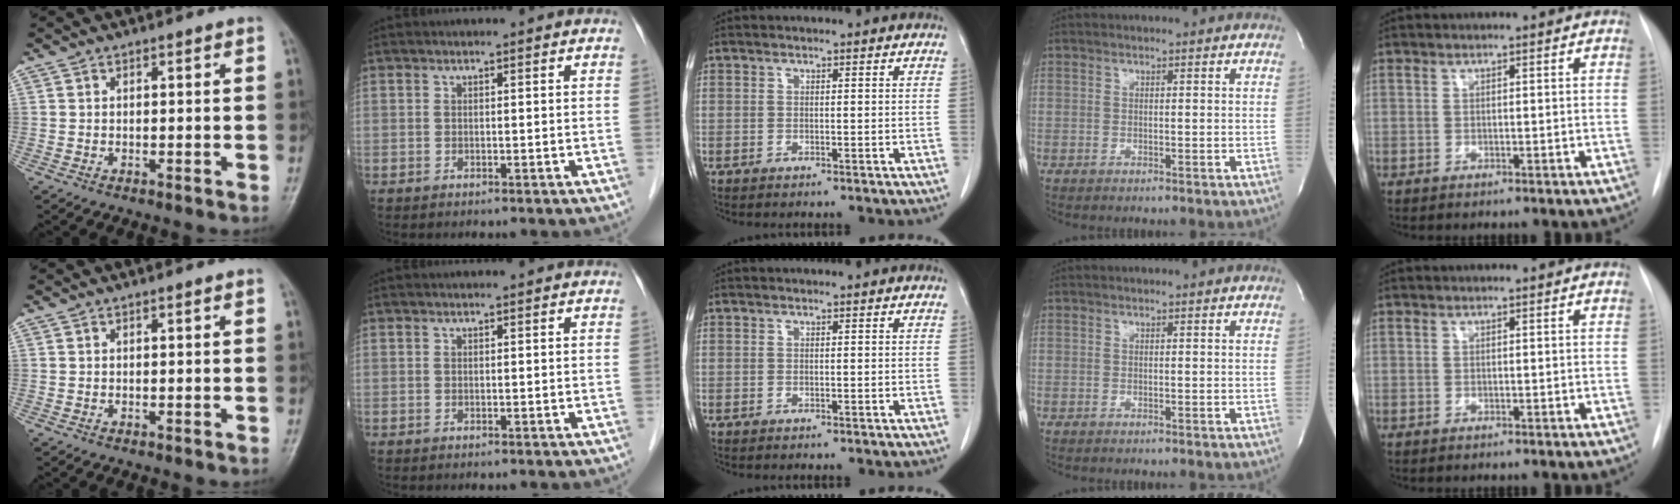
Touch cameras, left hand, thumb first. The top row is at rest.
{}